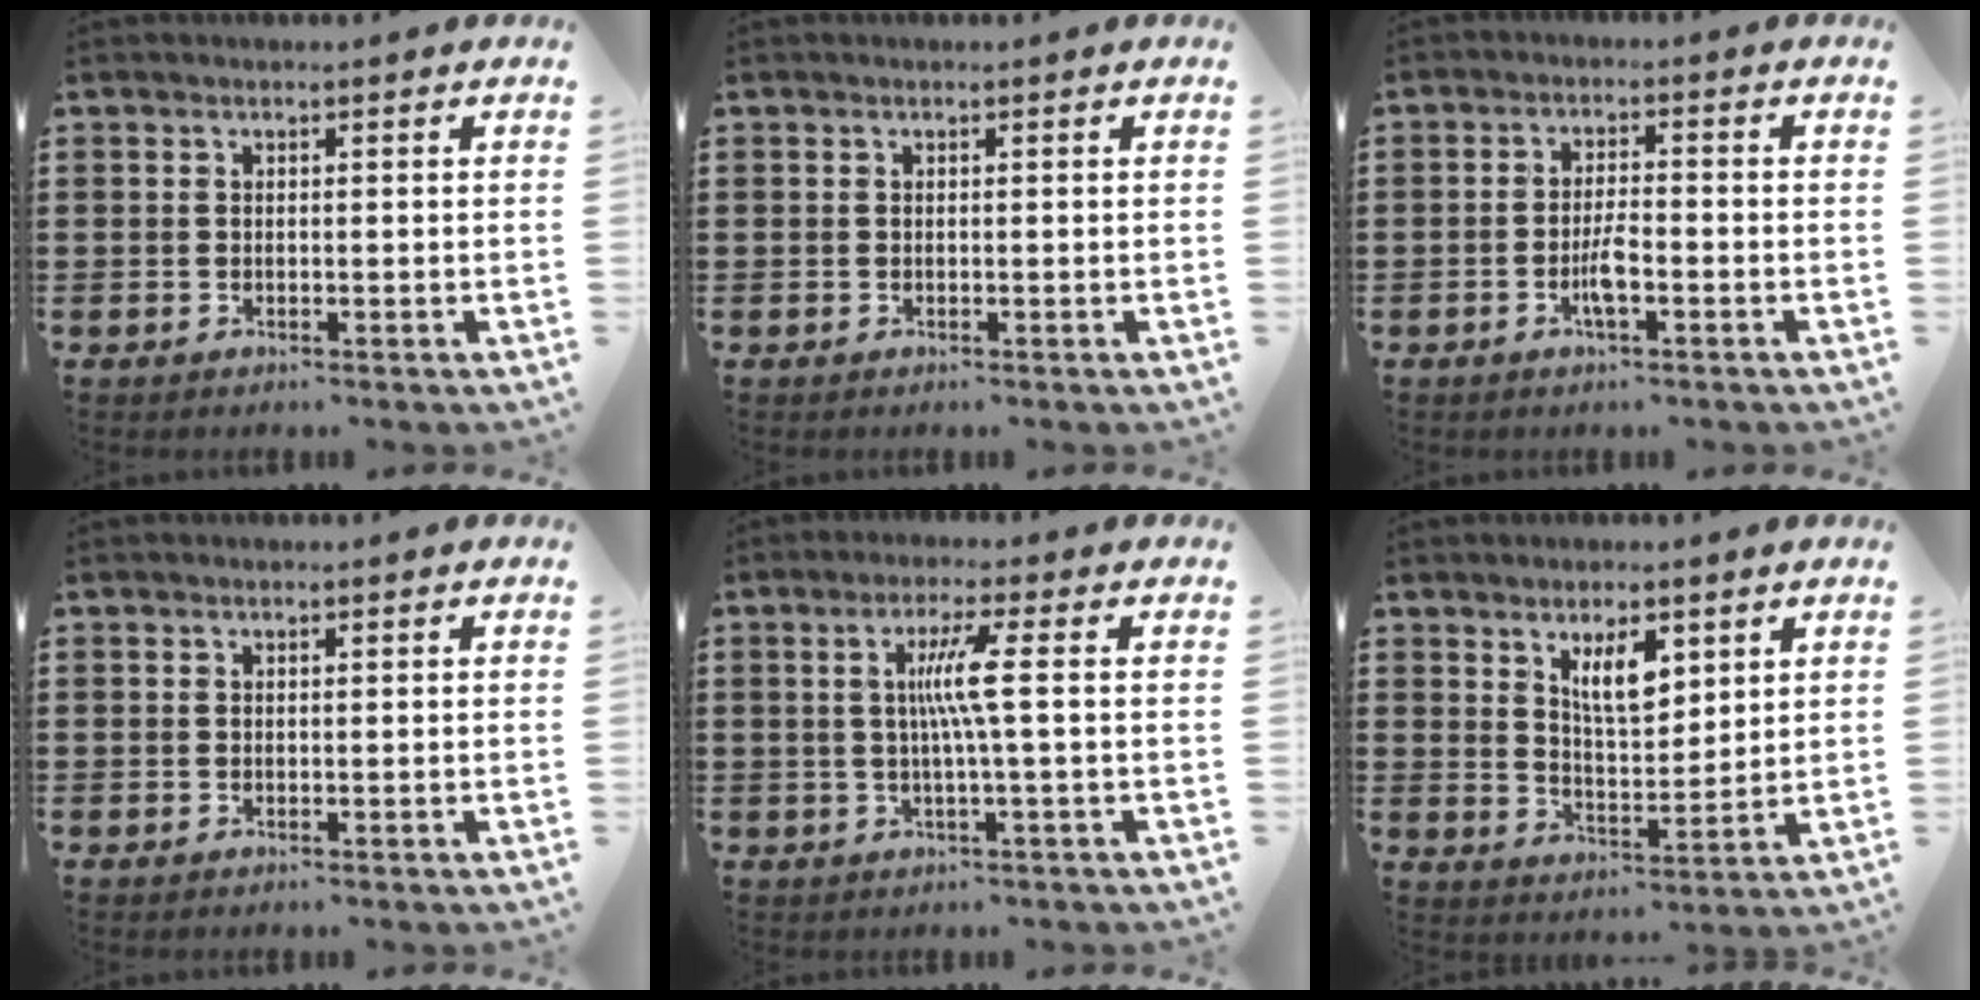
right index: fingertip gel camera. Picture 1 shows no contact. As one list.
[{"total": 0.0}, {"total": 3.6, "force": [-1.5, 0.7, 3.2], "torque": [-0.070, -0.003, -0.032]}, {"total": 0.0}, {"total": 6.0, "force": [0.5, -0.6, 5.9], "torque": [-0.113, -0.006, 0.001]}, {"total": 6.4, "force": [3.3, 2.6, 4.8], "torque": [-0.088, 0.001, 0.055]}]